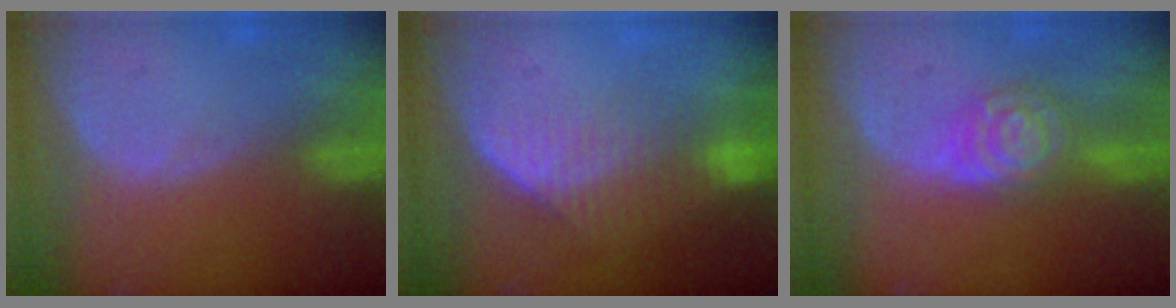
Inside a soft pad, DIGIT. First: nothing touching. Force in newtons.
{"total": 7.2, "press": 6.1, "slide": 3.8}
{"total": 6.3, "press": 6.3, "slide": 0.5}